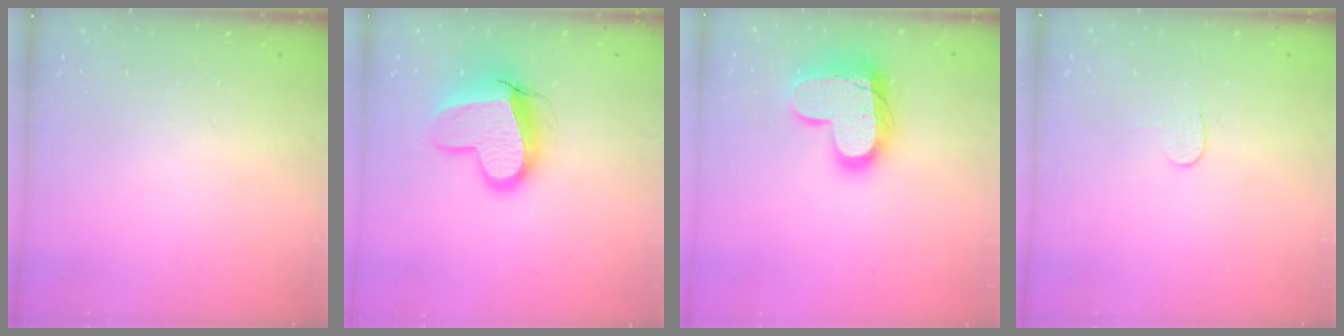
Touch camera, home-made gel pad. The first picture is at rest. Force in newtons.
{"total": 12.8, "press": 12.7, "slide": 1.4}
{"total": 17.7, "press": 17.7, "slide": 1.3}
{"total": 3.7, "press": 3.7, "slide": 0.3}